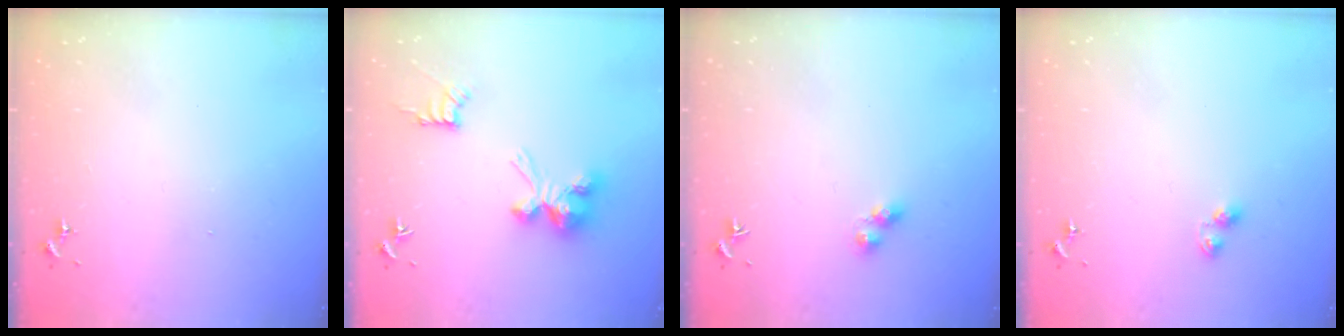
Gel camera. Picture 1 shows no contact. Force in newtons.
{"total": 9.4, "press": 9.4, "slide": 0.2}
{"total": 3.6, "press": 3.6, "slide": 0.5}
{"total": 5.0, "press": 4.9, "slide": 0.7}